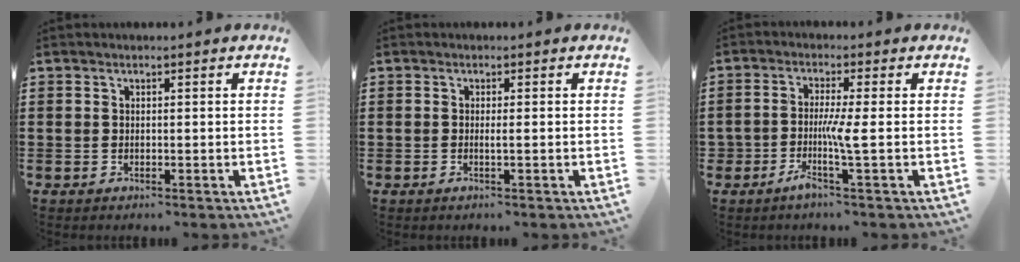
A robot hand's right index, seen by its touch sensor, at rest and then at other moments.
{"total": 1.0, "force": [-0.3, -0.2, 0.9], "torque": [-0.016, -0.005, -0.005]}
{"total": 4.0, "force": [-1.2, -0.4, 3.8], "torque": [-0.084, -0.013, -0.029]}